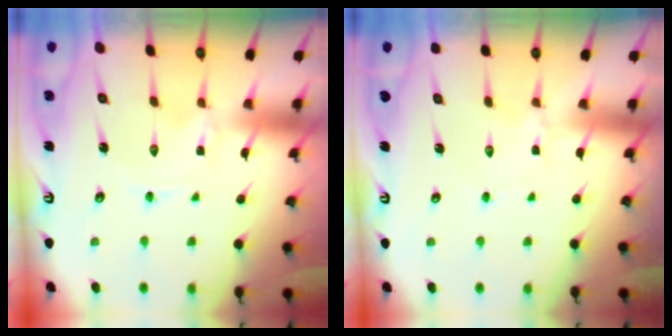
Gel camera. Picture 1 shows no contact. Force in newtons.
{"total": 2.7, "press": 2.7, "slide": 0.3}